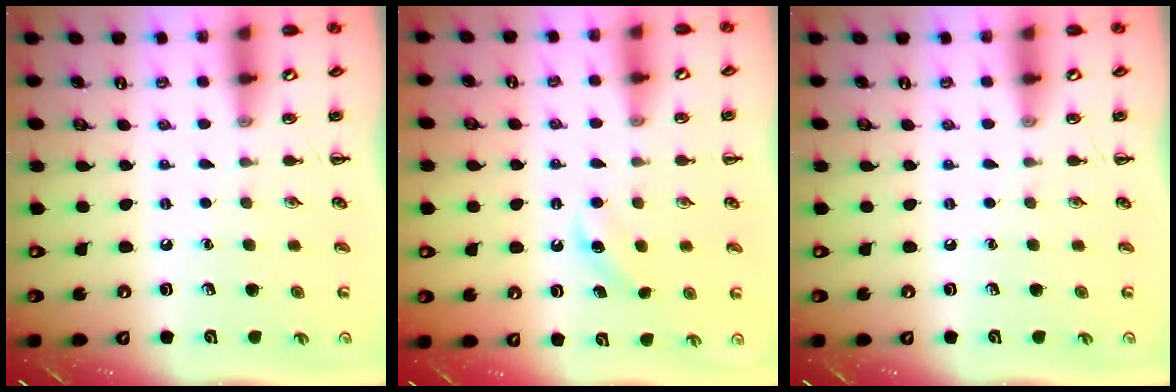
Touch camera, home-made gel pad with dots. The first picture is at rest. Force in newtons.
{"total": 3.9, "press": 3.8, "slide": 1.0}
{"total": 0.0}